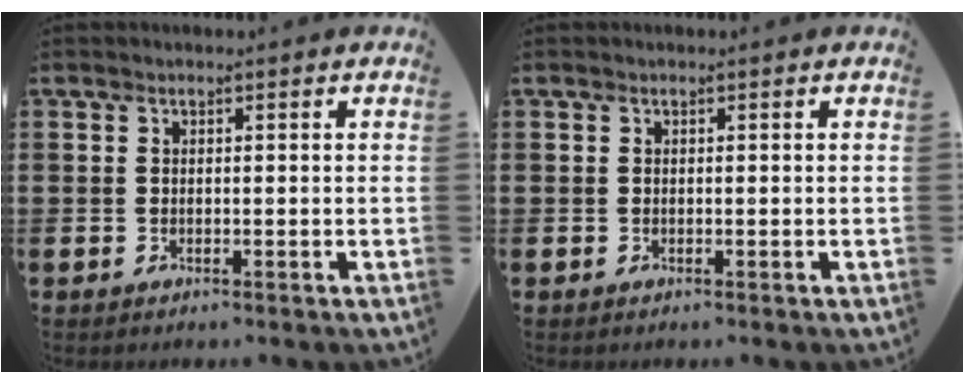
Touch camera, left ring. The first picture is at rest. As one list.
[{"total": 0.0}]